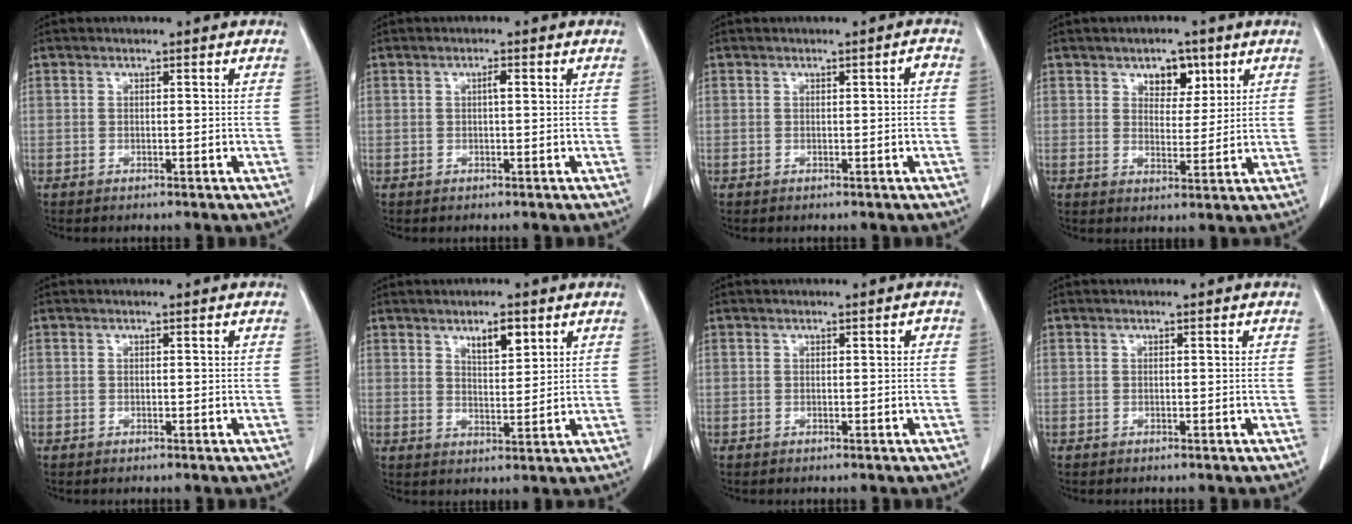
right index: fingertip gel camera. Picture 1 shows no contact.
{"total": 1.0, "force": [0.2, 0.2, 0.9], "torque": [-0.017, 0.003, 0.001]}
{"total": 1.0, "force": [0.0, 0.2, 1.0], "torque": [-0.012, 0.002, 0.001]}
{"total": 4.9, "force": [2.7, 3.0, 2.9], "torque": [-0.035, 0.004, 0.042]}
{"total": 0.0}
{"total": 4.6, "force": [2.8, 1.4, 3.4], "torque": [-0.058, -0.003, 0.048]}
{"total": 0.6, "force": [0.1, 0.3, 0.5], "torque": [-0.007, 0.005, 0.002]}
{"total": 0.0}